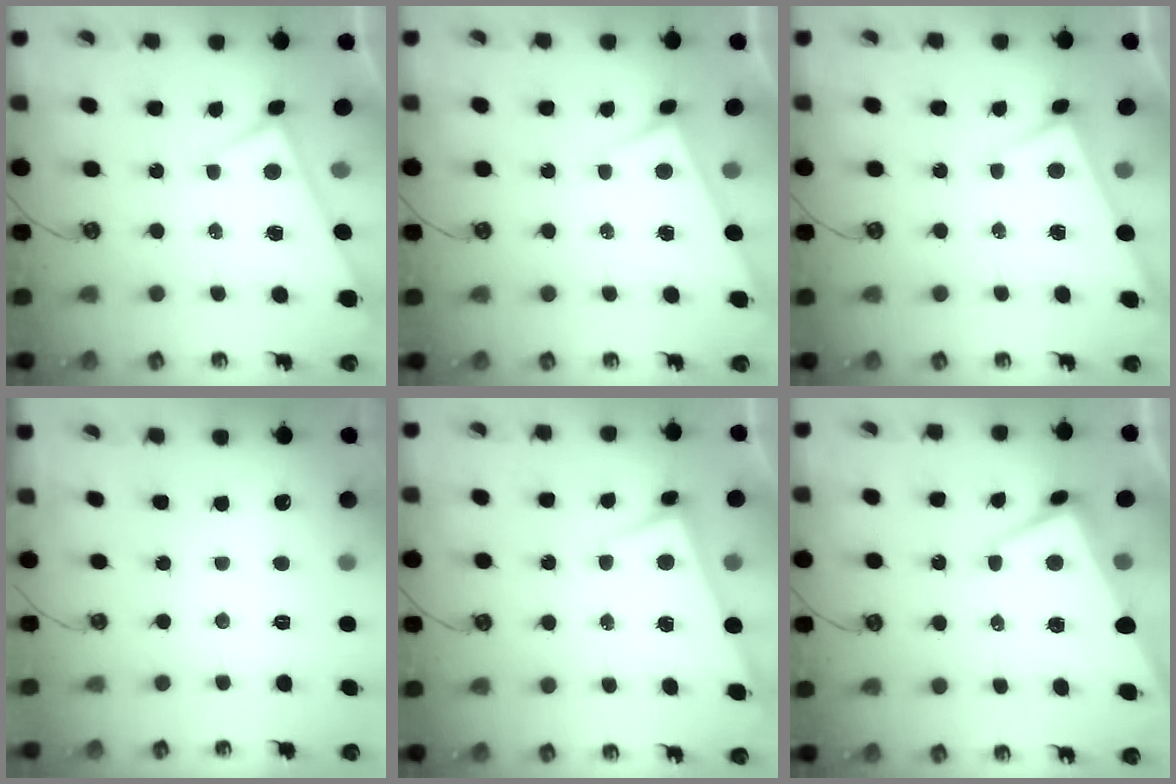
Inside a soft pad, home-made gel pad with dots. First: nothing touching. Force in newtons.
{"total": 3.2, "press": 3.2, "slide": 0.3}
{"total": 3.0, "press": 3.0, "slide": 0.2}
{"total": 0.0}
{"total": 2.9, "press": 2.9, "slide": 0.1}
{"total": 1.0, "press": 0.2, "slide": 1.0}